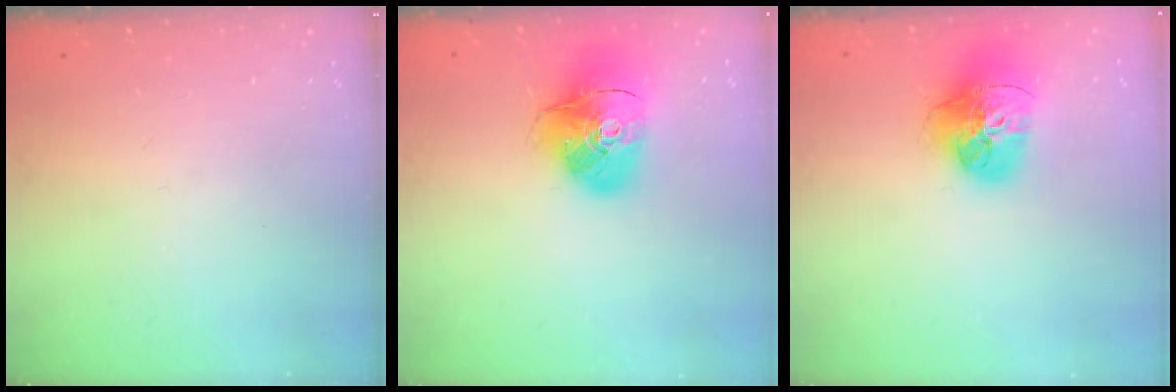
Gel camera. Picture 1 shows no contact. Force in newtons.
{"total": 16.0, "press": 15.9, "slide": 1.8}
{"total": 17.8, "press": 17.8, "slide": 1.6}